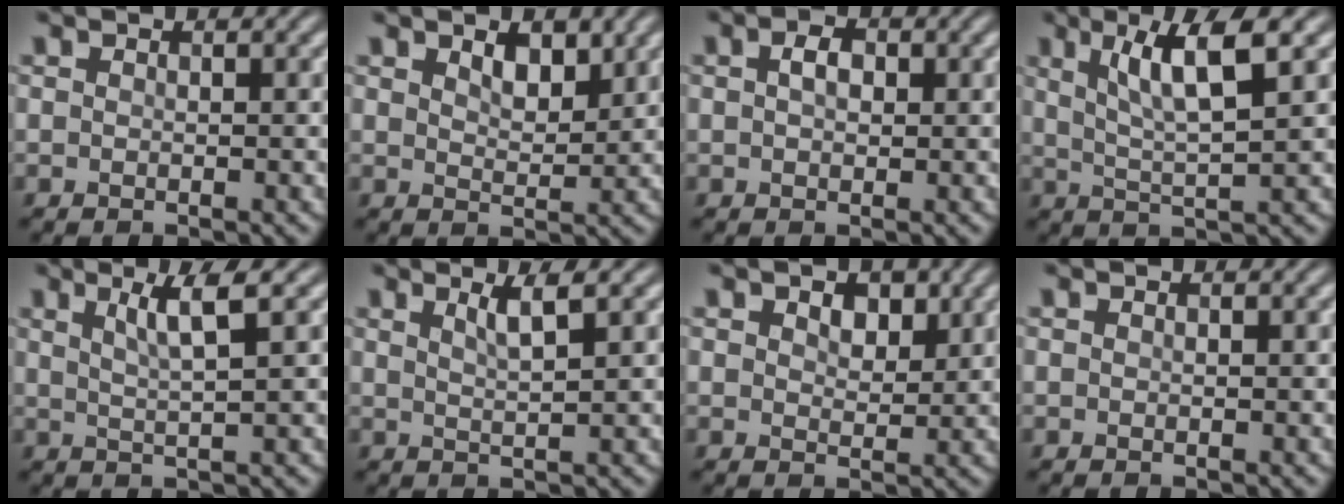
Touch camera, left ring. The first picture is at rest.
{"total": 2.3, "force": [1.5, 1.0, 1.5], "torque": [-0.029, -0.004, 0.027]}
{"total": 2.1, "force": [0.5, 1.3, 1.5], "torque": [-0.028, 0.003, 0.005]}
{"total": 6.1, "force": [2.6, 1.1, 5.4], "torque": [-0.096, 0.002, 0.048]}
{"total": 3.4, "force": [1.5, 0.5, 3.0], "torque": [-0.043, 0.003, 0.027]}
{"total": 2.4, "force": [1.2, 0.5, 1.9], "torque": [-0.026, 0.004, 0.019]}
{"total": 2.3, "force": [1.2, 1.4, 1.4], "torque": [-0.024, -0.002, 0.018]}
{"total": 0.0}